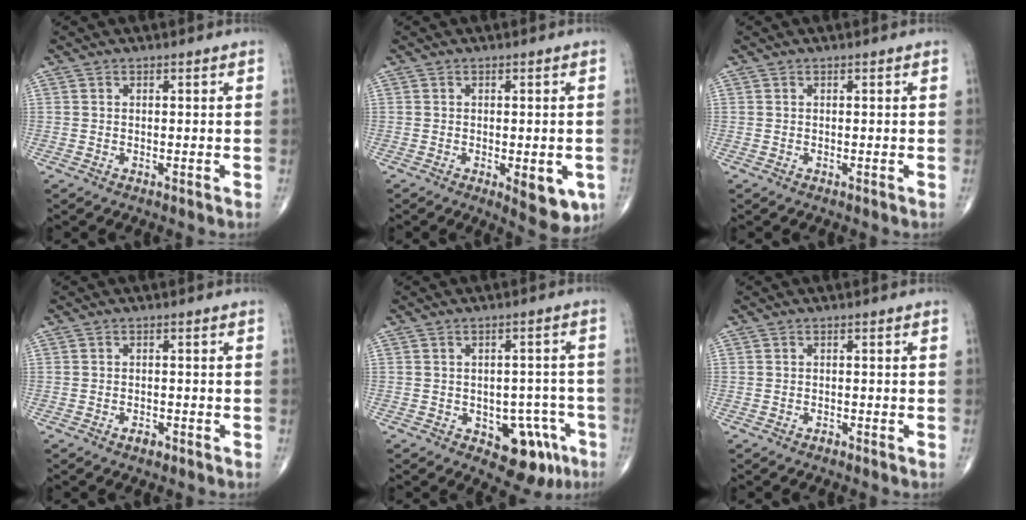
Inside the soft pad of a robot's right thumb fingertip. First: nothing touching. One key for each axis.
{"total": 7.4, "fx": -2.3, "fy": 2.9, "fz": 6.4, "tx": -0.061, "ty": -0.011, "tz": -0.022}
{"total": 0.0}
{"total": 1.6, "fx": -1.0, "fy": 0.8, "fz": 0.9, "tx": -0.015, "ty": 0.004, "tz": -0.017}
{"total": 9.8, "fx": -4.5, "fy": 5.8, "fz": 6.5, "tx": -0.039, "ty": 0.028, "tz": -0.048}
{"total": 0.6, "fx": -0.5, "fy": 0.3, "fz": 0.2, "tx": -0.002, "ty": 0.000, "tz": -0.012}